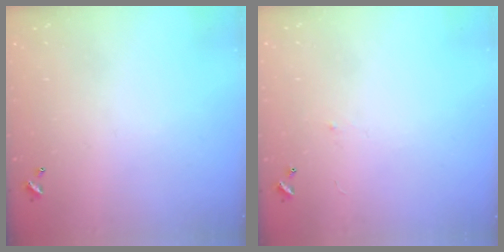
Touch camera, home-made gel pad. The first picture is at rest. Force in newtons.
{"total": 0.6, "press": 0.0, "slide": 0.6}